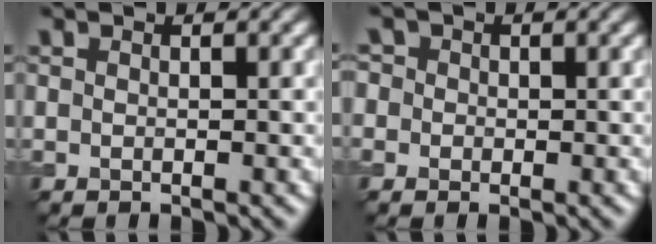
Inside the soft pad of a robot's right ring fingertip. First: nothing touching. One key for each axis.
{"total": 2.2, "fx": 0.5, "fy": 2.0, "fz": 0.7, "tx": 0.002, "ty": 0.020, "tz": -0.019}